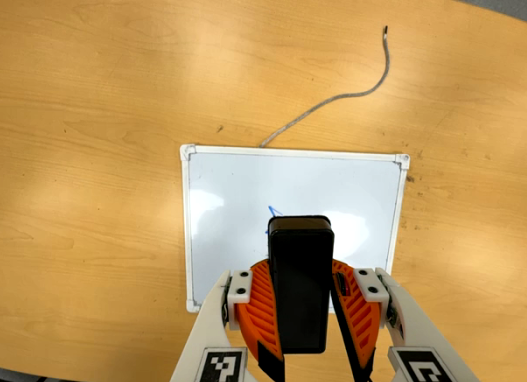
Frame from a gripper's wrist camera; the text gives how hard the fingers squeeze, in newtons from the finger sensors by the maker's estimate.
{"total": 10.8, "left": 9.7, "right": 11.9}